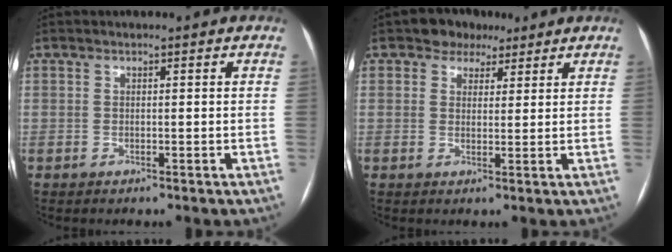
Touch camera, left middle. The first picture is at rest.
{"total": 4.5, "force": [2.8, 3.3, 1.2], "torque": [-0.021, 0.018, 0.044]}